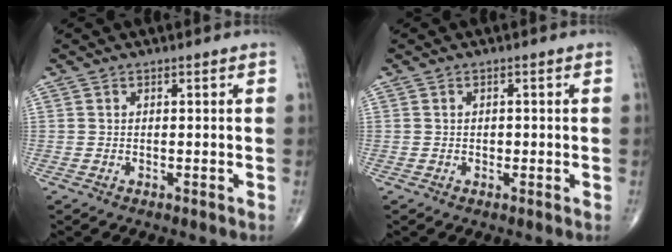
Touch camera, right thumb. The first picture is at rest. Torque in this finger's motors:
{"motor_torque": [-0.15, -0.01, 0.06, 0.09, 0.01]}